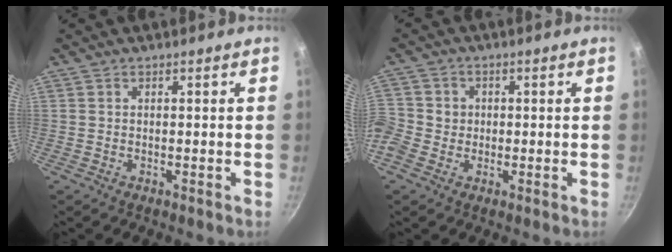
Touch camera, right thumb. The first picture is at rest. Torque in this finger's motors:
{"motor_torque": [0.15, 0.16, 0.68, -0.66, 0.37]}